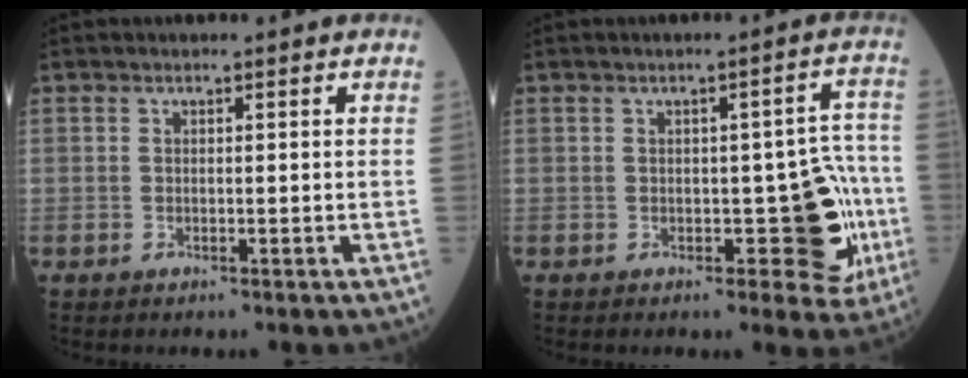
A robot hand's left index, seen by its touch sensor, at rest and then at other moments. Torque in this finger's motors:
{"motor_torque": [0.96, 0.14, 0.34, 0.05]}